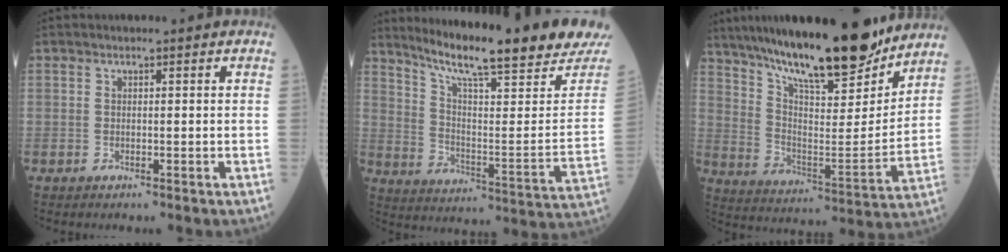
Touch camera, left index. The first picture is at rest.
{"total": 22.5, "force": [18.9, 0.5, 12.1], "torque": [-0.194, -0.061, 0.266]}
{"total": 23.3, "force": [19.1, 3.9, 12.7], "torque": [-0.218, -0.012, 0.307]}